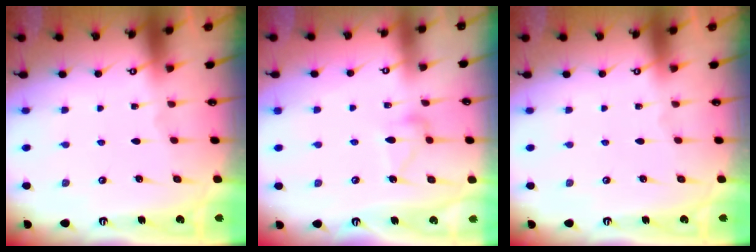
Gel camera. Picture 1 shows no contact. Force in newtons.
{"total": 10.5, "press": 10.5, "slide": 0.4}
{"total": 0.0}